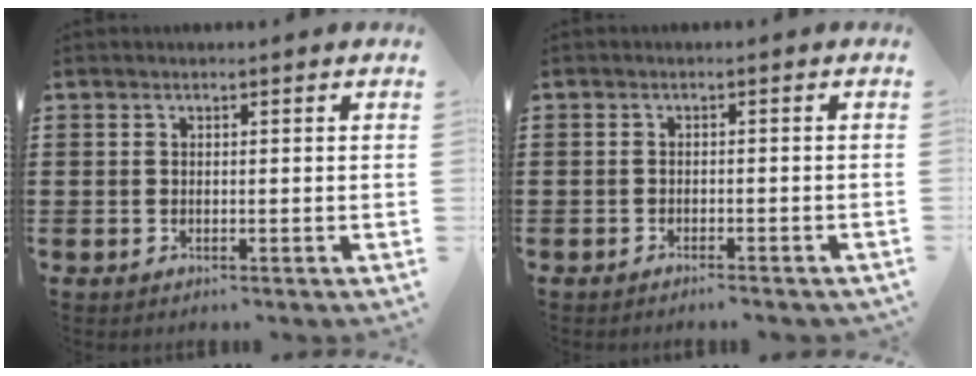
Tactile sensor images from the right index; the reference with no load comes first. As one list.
[{"total": 1.1, "force": [-1.1, 0.1, 0.2], "torque": [-0.008, 0.001, -0.022]}]